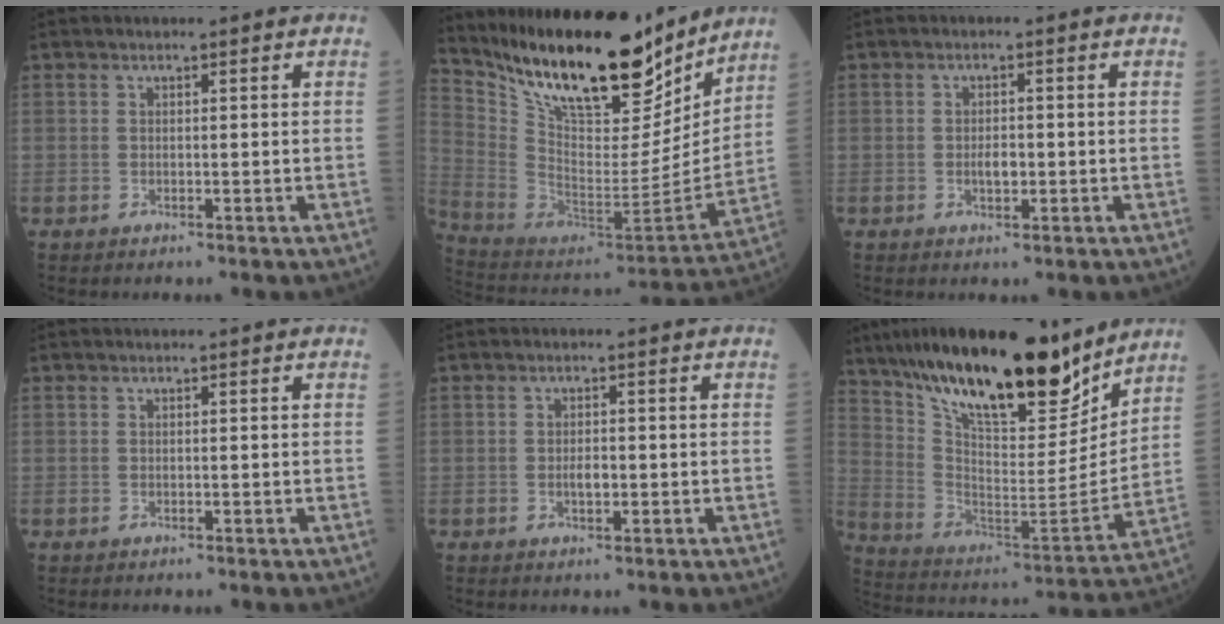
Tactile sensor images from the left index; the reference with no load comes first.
{"total": 24.3, "force": [19.5, 6.6, 13.0], "torque": [-0.234, -0.025, 0.327]}
{"total": 2.2, "force": [-0.3, 1.0, 1.9], "torque": [-0.035, 0.002, -0.004]}
{"total": 0.0}
{"total": 1.8, "force": [-0.3, 0.7, 1.6], "torque": [-0.030, 0.001, -0.005]}
{"total": 24.9, "force": [19.3, 5.7, 14.6], "torque": [-0.254, -0.012, 0.325]}